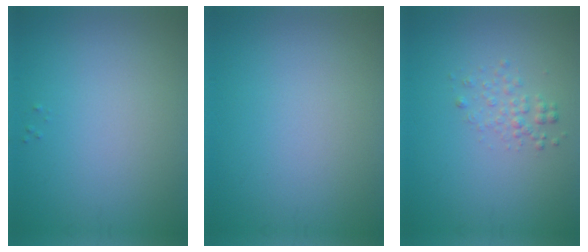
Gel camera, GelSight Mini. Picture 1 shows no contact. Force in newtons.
{"total": 0.0}
{"total": 1.4, "press": 1.4, "slide": 0.1}